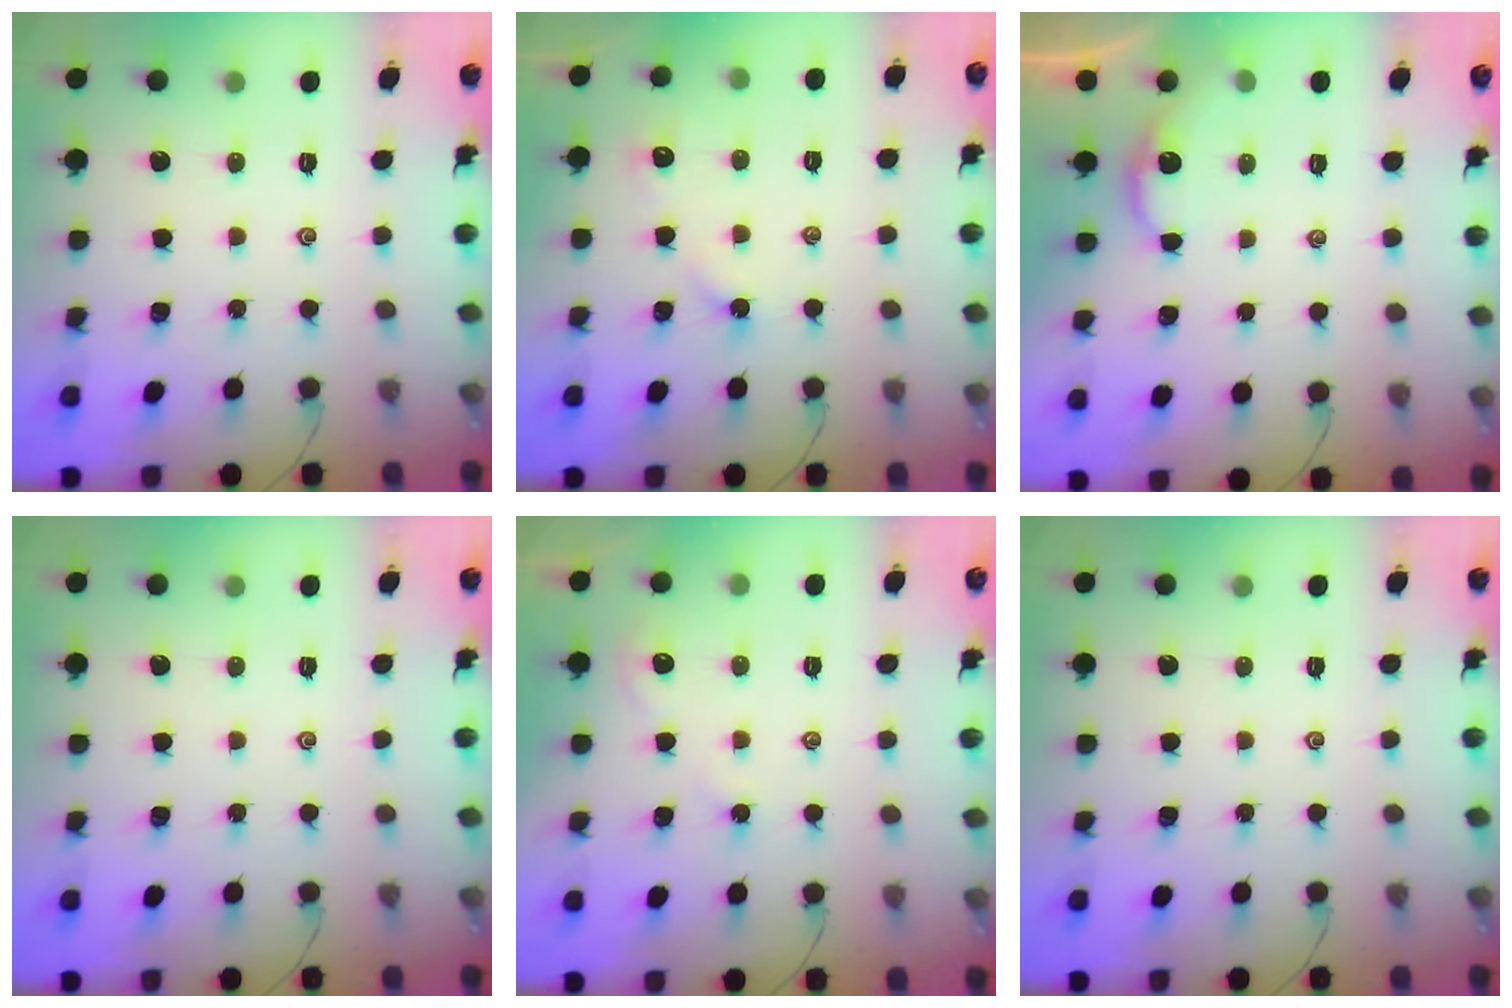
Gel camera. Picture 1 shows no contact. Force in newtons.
{"total": 2.9, "press": 2.9, "slide": 0.5}
{"total": 1.3, "press": 1.3, "slide": 0.2}
{"total": 0.0}
{"total": 1.4, "press": 1.3, "slide": 0.4}
{"total": 0.0}